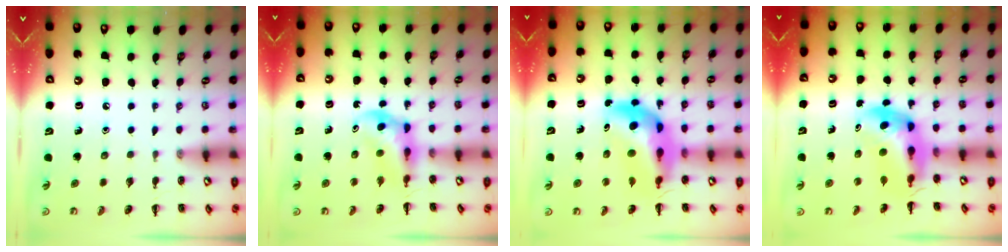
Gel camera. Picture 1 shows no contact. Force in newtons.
{"total": 5.3, "press": 5.2, "slide": 0.9}
{"total": 12.1, "press": 11.7, "slide": 3.3}
{"total": 6.0, "press": 5.7, "slide": 1.8}